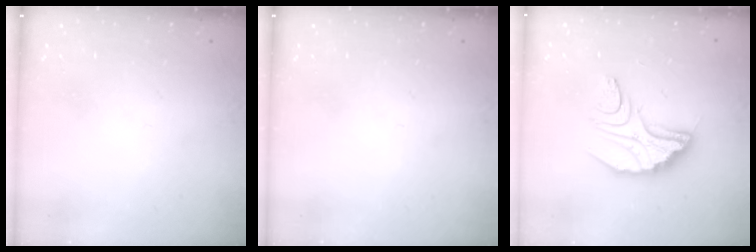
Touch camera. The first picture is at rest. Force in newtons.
{"total": 0.0}
{"total": 10.7, "press": 10.6, "slide": 0.9}